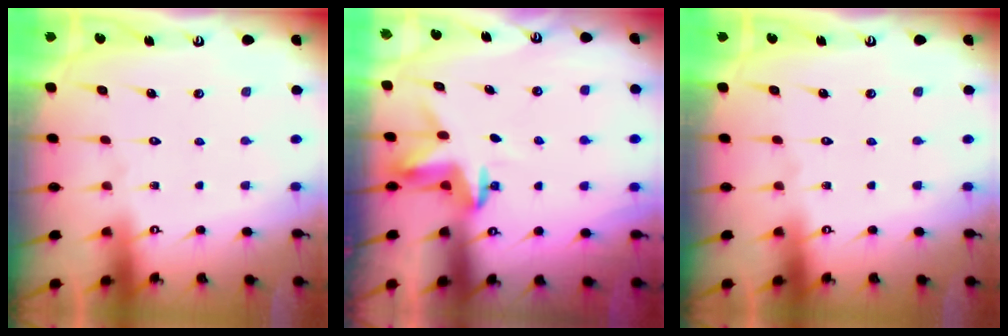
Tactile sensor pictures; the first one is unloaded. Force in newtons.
{"total": 4.0, "press": 4.0, "slide": 0.2}
{"total": 0.0}